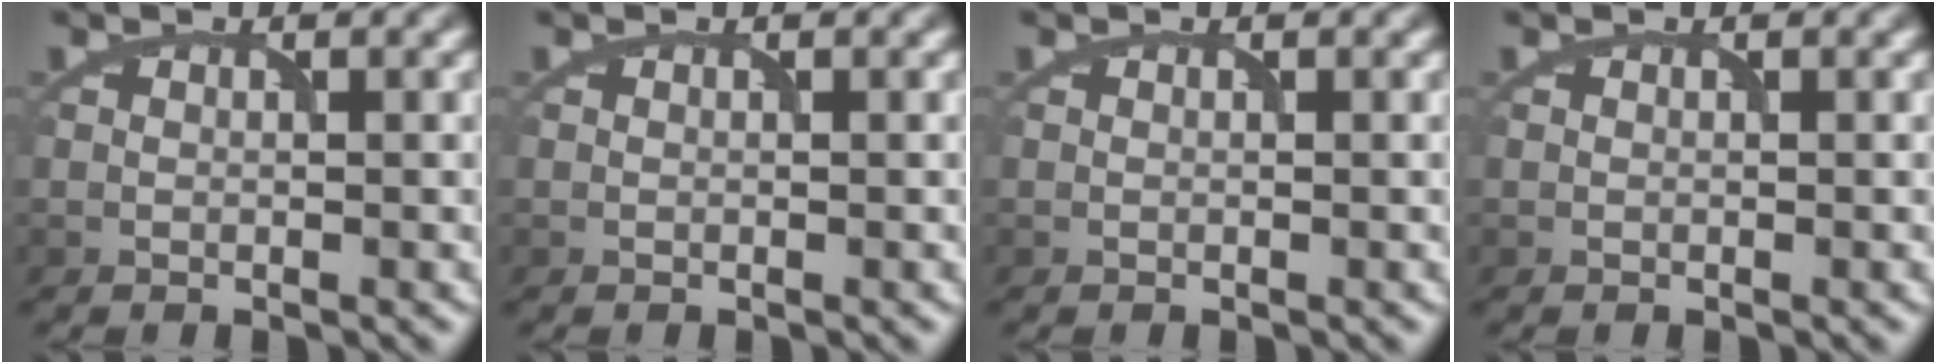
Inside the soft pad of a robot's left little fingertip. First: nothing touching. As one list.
[{"total": 0.0}, {"total": 0.0}, {"total": 0.0}]